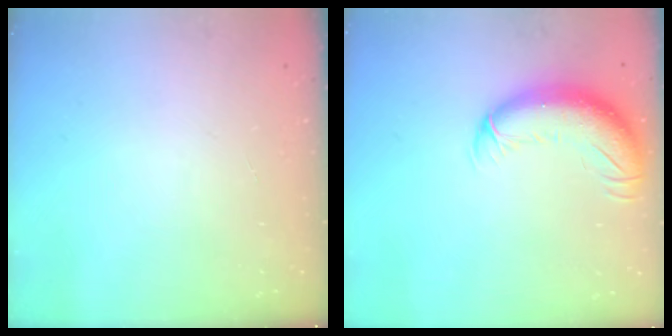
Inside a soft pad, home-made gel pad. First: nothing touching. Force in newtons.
{"total": 13.7, "press": 13.3, "slide": 3.1}